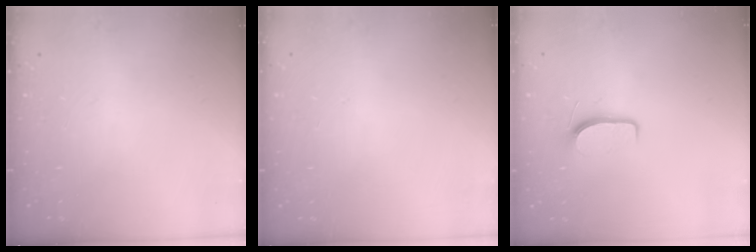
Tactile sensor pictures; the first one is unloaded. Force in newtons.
{"total": 0.0}
{"total": 6.1, "press": 6.0, "slide": 0.7}